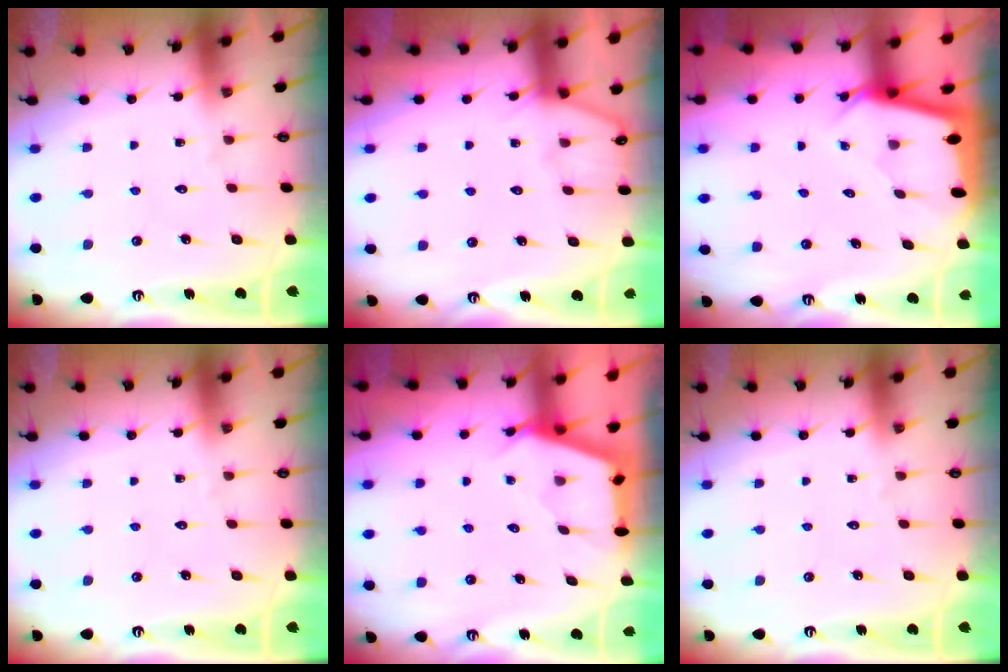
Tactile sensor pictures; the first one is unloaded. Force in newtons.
{"total": 3.6, "press": 3.6, "slide": 0.5}
{"total": 2.3, "press": 2.3, "slide": 0.2}
{"total": 0.0}
{"total": 3.0, "press": 3.0, "slide": 0.4}
{"total": 0.0}